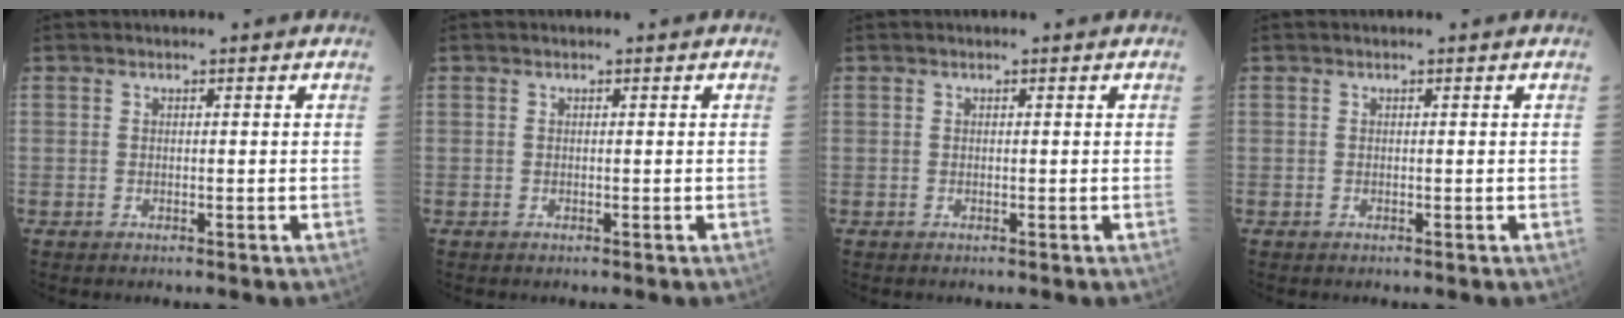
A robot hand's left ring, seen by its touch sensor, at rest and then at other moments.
{"total": 0.0}
{"total": 0.0}
{"total": 0.0}